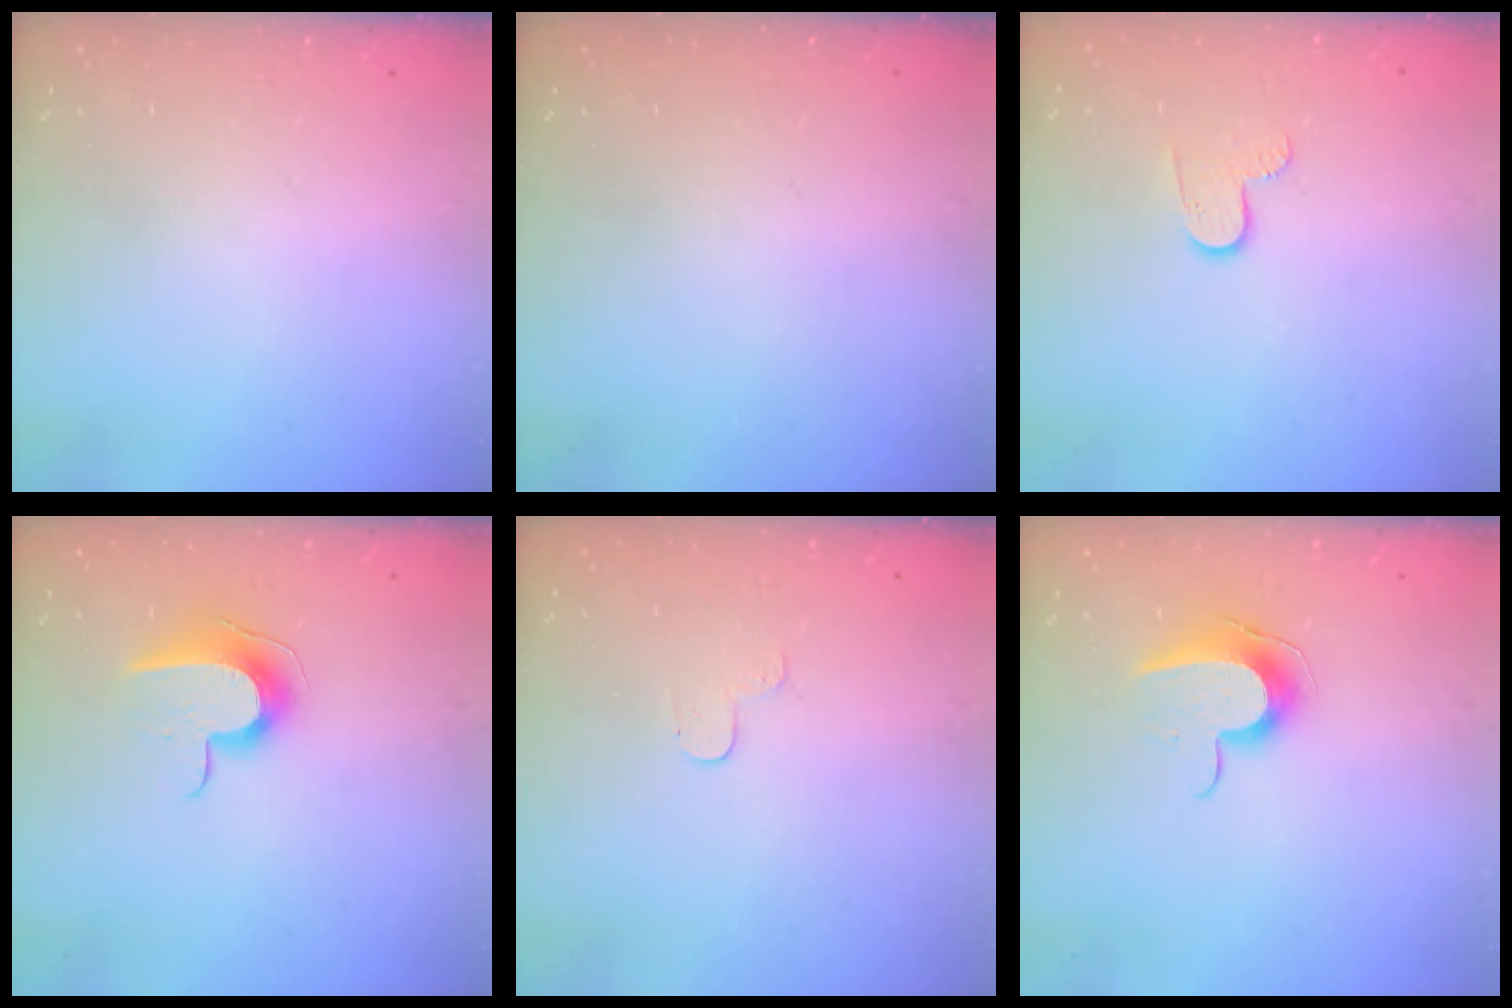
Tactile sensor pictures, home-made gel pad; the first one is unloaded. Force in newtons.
{"total": 0.0}
{"total": 5.2, "press": 5.2, "slide": 0.5}
{"total": 9.0, "press": 9.0, "slide": 0.5}
{"total": 3.4, "press": 3.4, "slide": 0.4}
{"total": 10.7, "press": 10.6, "slide": 0.8}